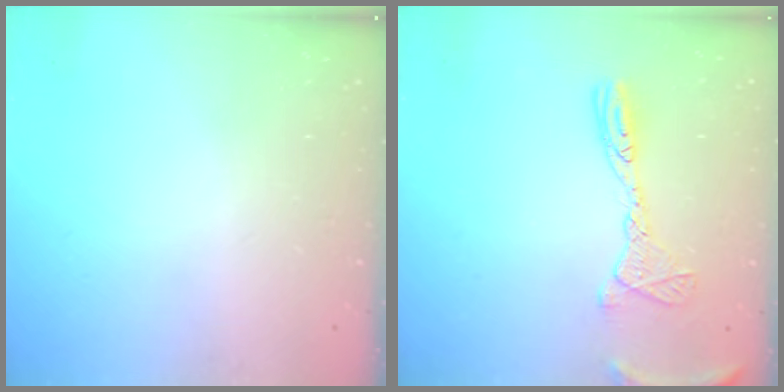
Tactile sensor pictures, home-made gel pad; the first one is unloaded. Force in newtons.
{"total": 12.9, "press": 12.8, "slide": 1.2}